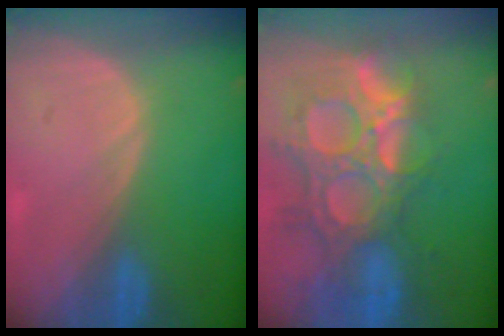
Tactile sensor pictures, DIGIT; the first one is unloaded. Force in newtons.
{"total": 14.1, "press": 11.9, "slide": 7.6}